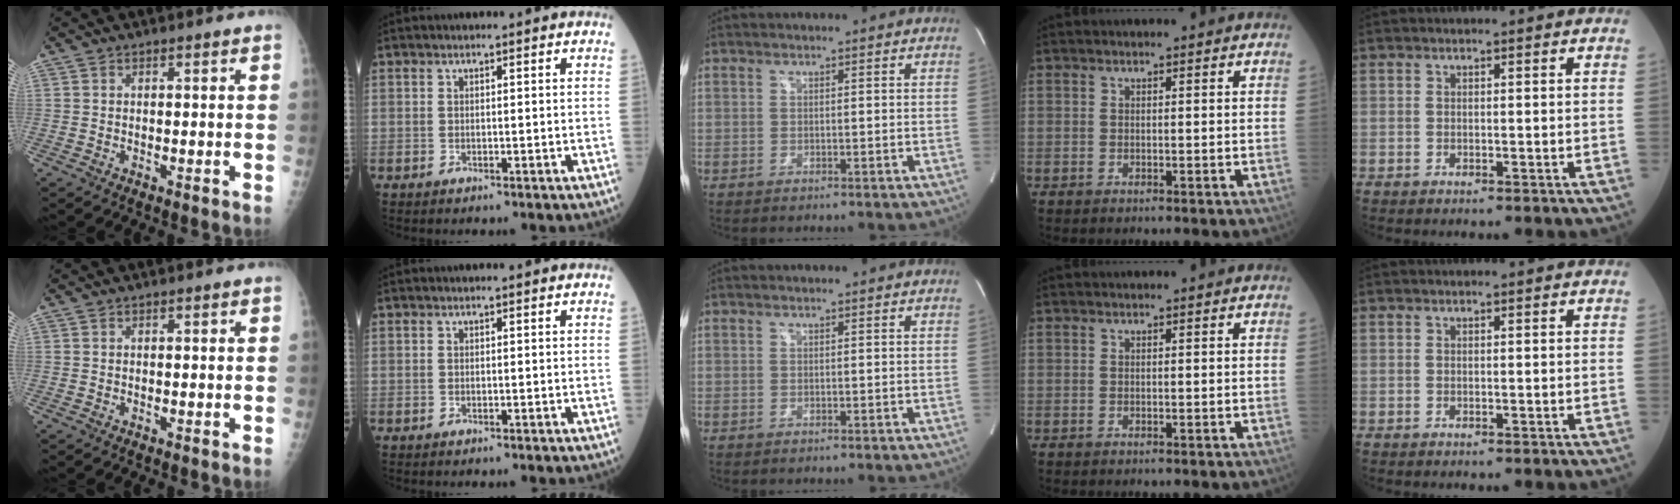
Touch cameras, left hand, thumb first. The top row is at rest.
{}